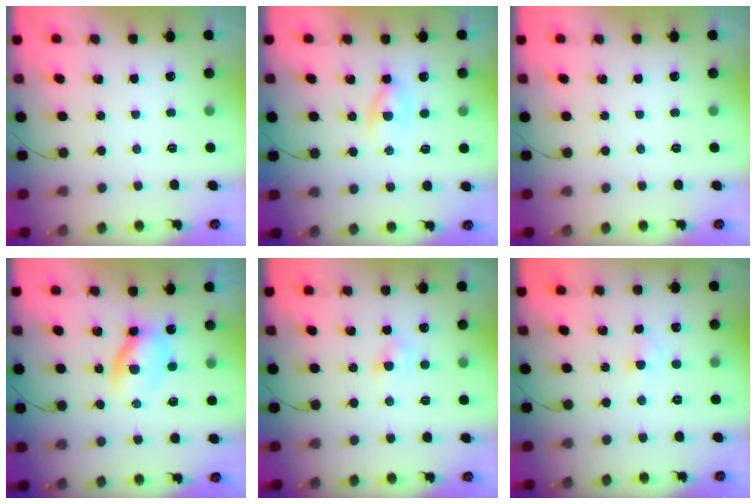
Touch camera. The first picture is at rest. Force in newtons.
{"total": 2.7, "press": 2.5, "slide": 1.1}
{"total": 0.0}
{"total": 4.8, "press": 4.7, "slide": 0.6}
{"total": 3.0, "press": 2.9, "slide": 0.8}
{"total": 2.1, "press": 1.8, "slide": 0.9}